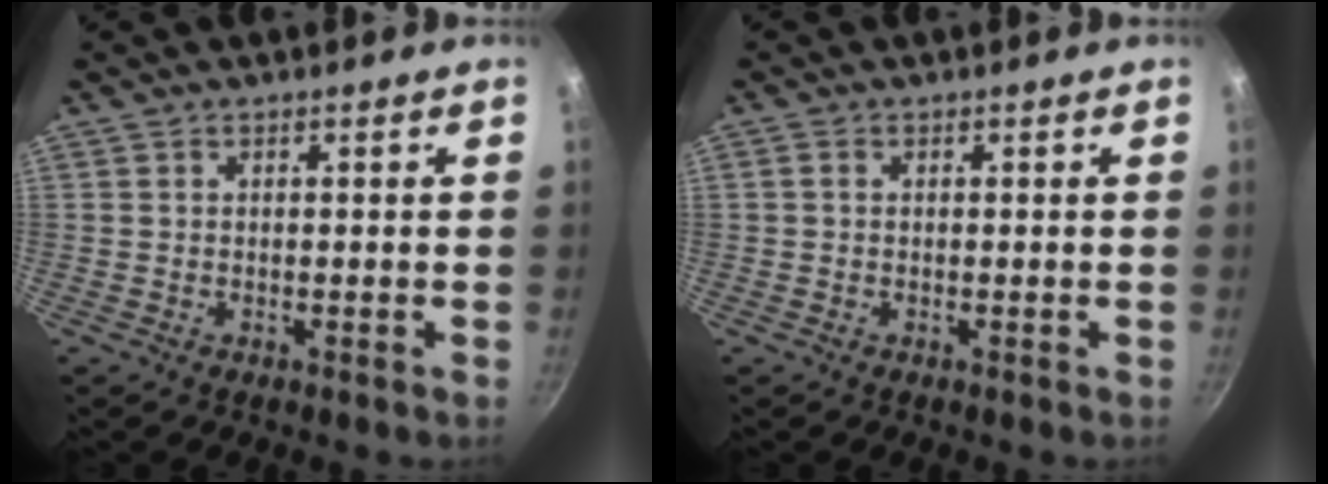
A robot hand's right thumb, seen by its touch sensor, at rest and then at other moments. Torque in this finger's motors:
{"motor_torque": [-0.23, -0.53, -0.37, 0.12, -0.03]}